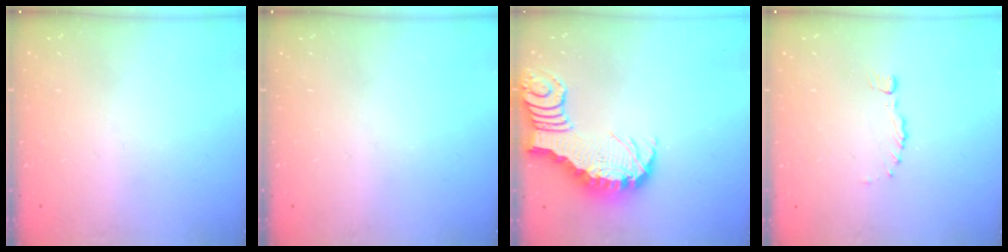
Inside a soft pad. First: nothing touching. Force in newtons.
{"total": 0.0}
{"total": 3.3, "press": 3.3, "slide": 0.5}
{"total": 0.0}